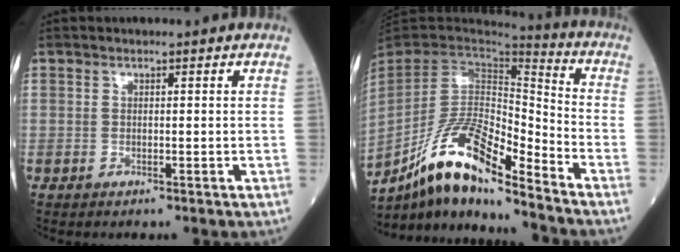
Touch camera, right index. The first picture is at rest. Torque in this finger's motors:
{"motor_torque": [1.05, -1.09, 0.76, 0.21]}